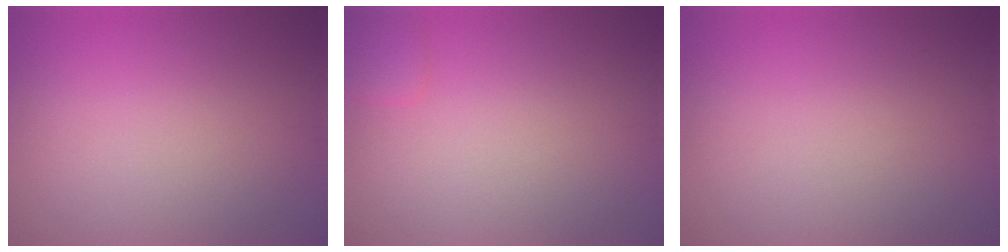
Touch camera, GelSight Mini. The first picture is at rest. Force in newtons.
{"total": 1.3, "press": 1.3, "slide": 0.1}
{"total": 0.0}